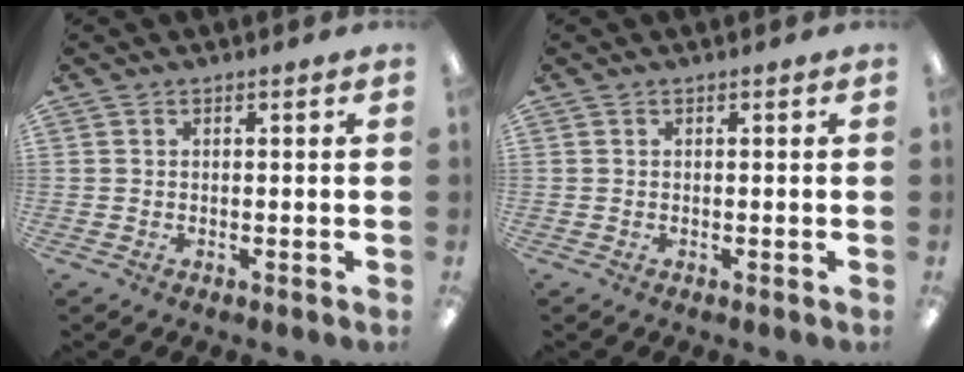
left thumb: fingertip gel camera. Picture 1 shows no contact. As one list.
[{"total": 0.0}]